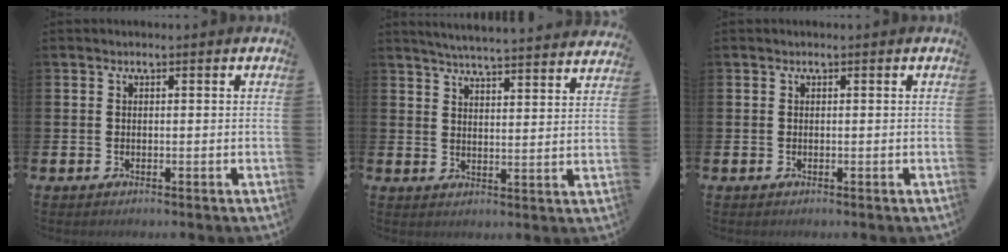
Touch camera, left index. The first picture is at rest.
{"total": 5.5, "force": [5.4, -0.2, 0.9], "torque": [-0.027, -0.039, 0.093]}
{"total": 0.0}